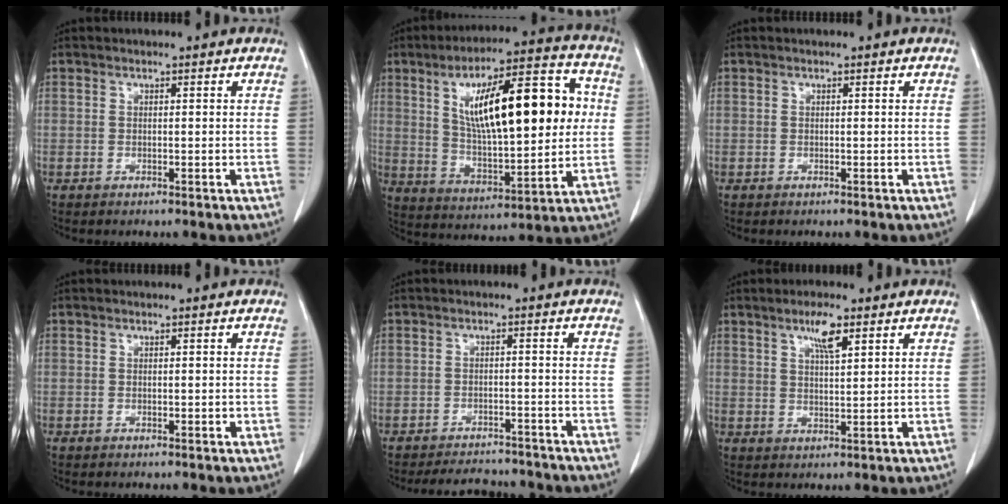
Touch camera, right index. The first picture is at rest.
{"total": 20.6, "force": [4.2, 5.6, 19.3], "torque": [-0.312, 0.027, 0.073]}
{"total": 0.0}
{"total": 0.7, "force": [0.1, 0.5, 0.5], "torque": [-0.003, 0.001, 0.004]}
{"total": 6.8, "force": [-6.4, 1.9, 0.9], "torque": [-0.009, 0.002, -0.086]}
{"total": 4.5, "force": [2.6, 0.8, 3.6], "torque": [-0.066, 0.001, 0.047]}